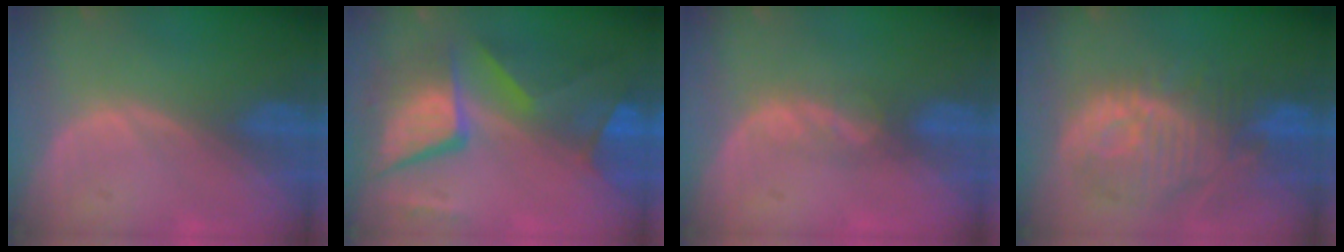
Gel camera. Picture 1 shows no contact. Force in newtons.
{"total": 11.5, "press": 11.4, "slide": 1.3}
{"total": 3.1, "press": 2.7, "slide": 1.6}
{"total": 11.9, "press": 10.8, "slide": 4.9}